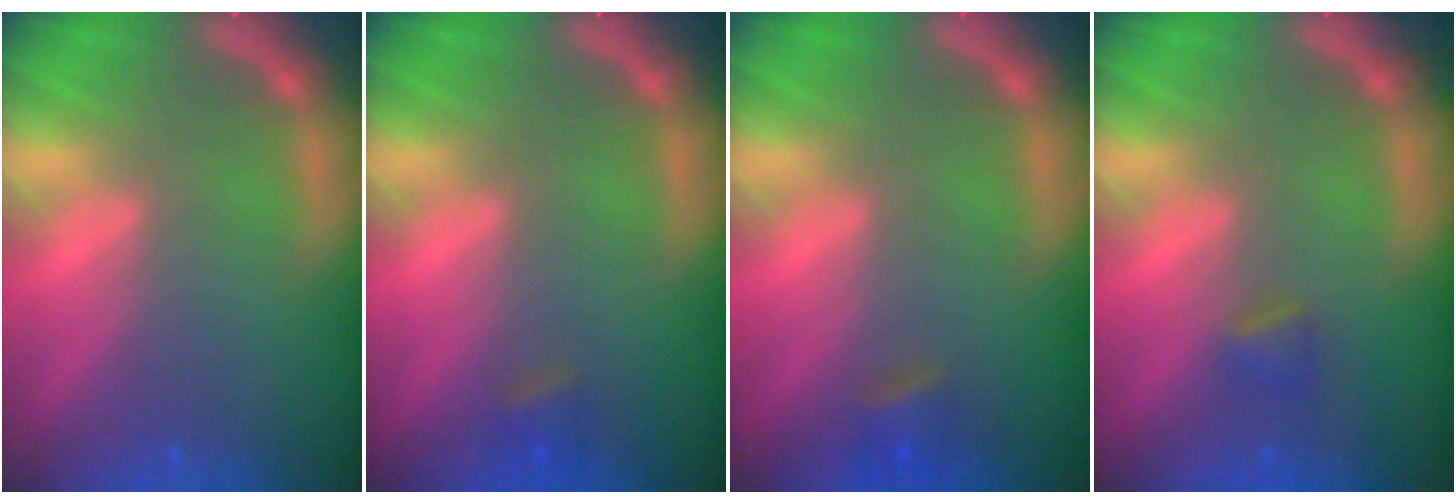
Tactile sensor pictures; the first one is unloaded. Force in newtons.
{"total": 1.4}
{"total": 1.9}
{"total": 1.4}